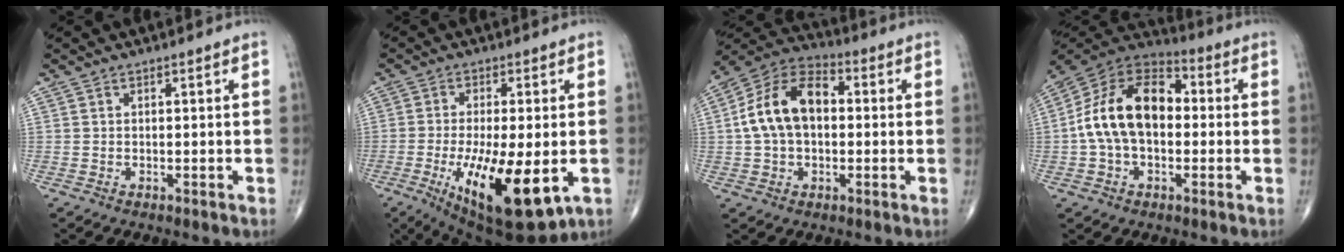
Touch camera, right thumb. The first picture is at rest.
{"total": 17.4, "force": [-4.8, 5.7, 15.7], "torque": [-0.263, -0.024, -0.059]}
{"total": 14.1, "force": [1.1, 9.0, 10.9], "torque": [-0.192, 0.033, 0.007]}
{"total": 17.0, "force": [0.1, 10.8, 13.1], "torque": [-0.224, 0.041, -0.010]}